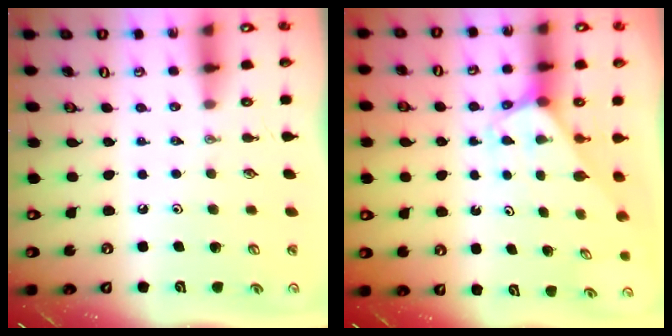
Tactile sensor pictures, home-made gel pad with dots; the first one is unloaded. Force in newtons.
{"total": 2.3, "press": 2.3, "slide": 0.2}